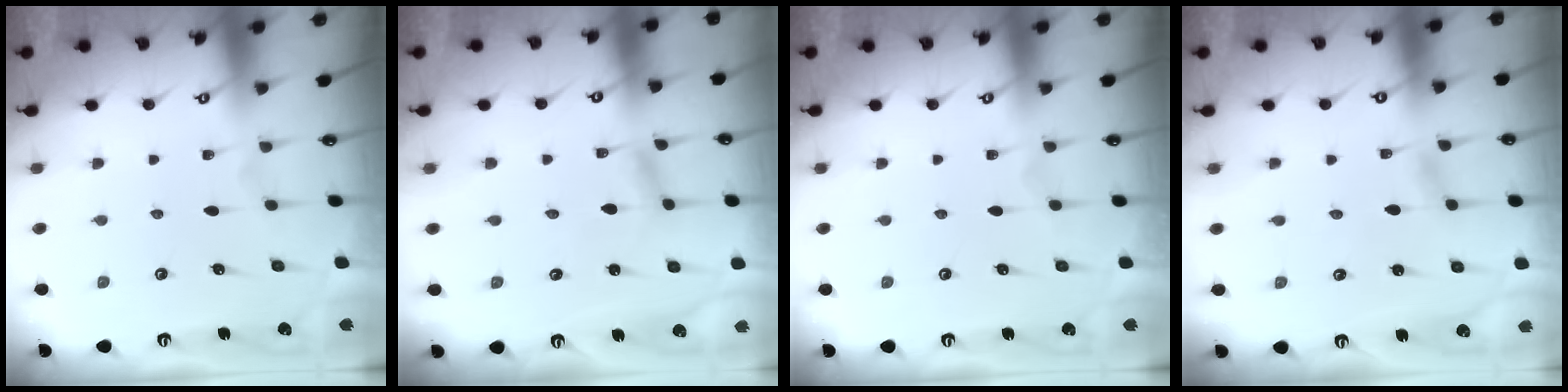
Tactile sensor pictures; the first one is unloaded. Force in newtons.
{"total": 2.7, "press": 2.7, "slide": 0.1}
{"total": 0.0}
{"total": 2.1, "press": 2.1, "slide": 0.2}